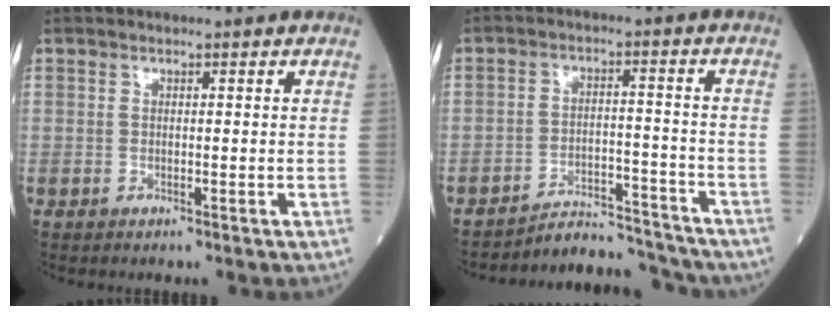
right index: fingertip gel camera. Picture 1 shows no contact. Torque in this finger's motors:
{"motor_torque": [0.25, -1.41, 0.03, 0.02]}